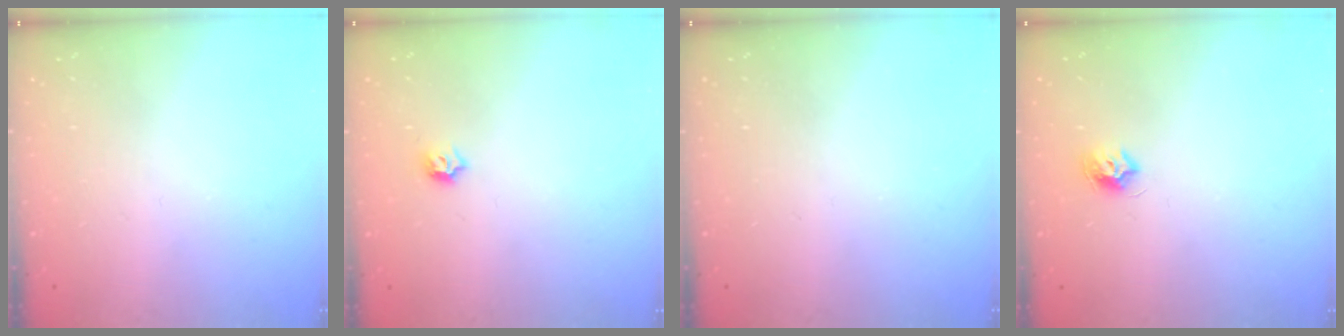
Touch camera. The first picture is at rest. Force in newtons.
{"total": 3.7, "press": 3.6, "slide": 0.6}
{"total": 0.0}
{"total": 7.1, "press": 7.1, "slide": 0.5}